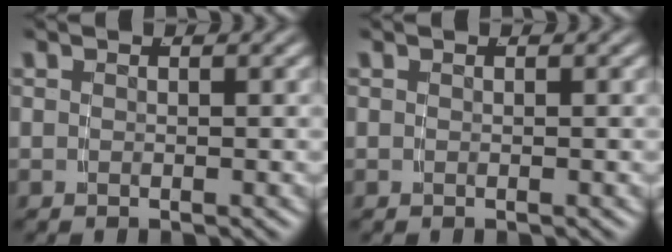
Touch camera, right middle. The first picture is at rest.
{"total": 0.0}